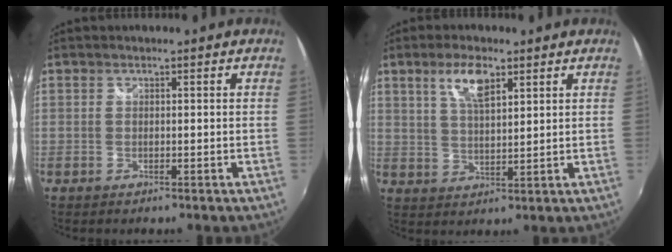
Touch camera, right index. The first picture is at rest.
{"total": 6.4, "force": [3.5, 2.3, 4.8], "torque": [-0.088, 0.005, 0.069]}